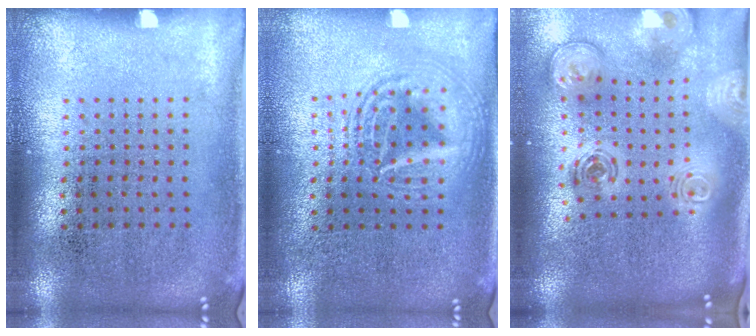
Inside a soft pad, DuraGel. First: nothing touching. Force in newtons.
{"total": 2.9, "press": 2.8, "slide": 0.3}
{"total": 2.8, "press": 2.0, "slide": 2.0}